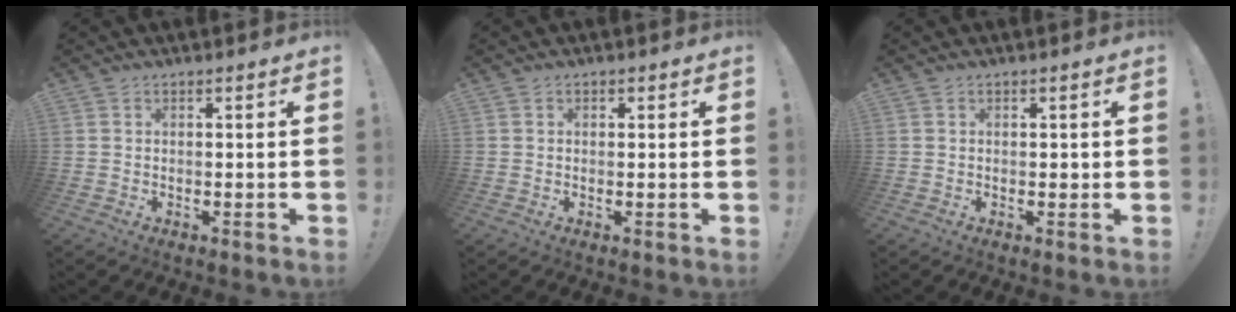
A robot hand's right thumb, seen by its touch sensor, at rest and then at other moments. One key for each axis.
{"total": 0.7, "fx": 0.1, "fy": 0.6, "fz": 0.1, "tx": 0.003, "ty": 0.000, "tz": 0.001}
{"total": 0.6, "fx": 0.0, "fy": 0.5, "fz": 0.3, "tx": -0.003, "ty": 0.002, "tz": -0.002}